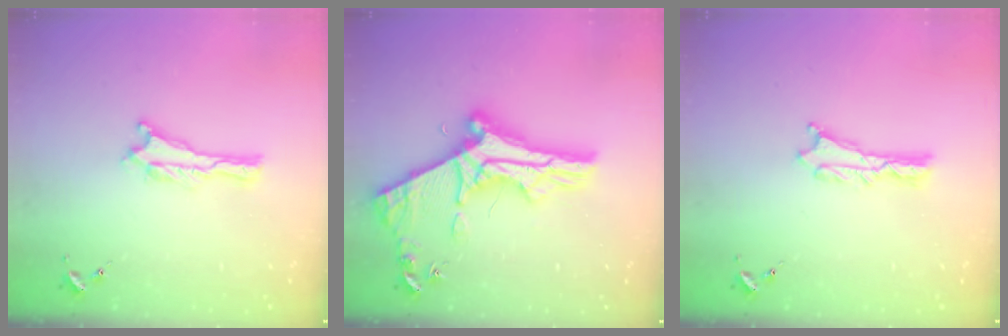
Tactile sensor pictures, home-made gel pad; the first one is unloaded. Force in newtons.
{"total": 11.2, "press": 11.1, "slide": 1.2}
{"total": 0.7, "press": 0.6, "slide": 0.2}